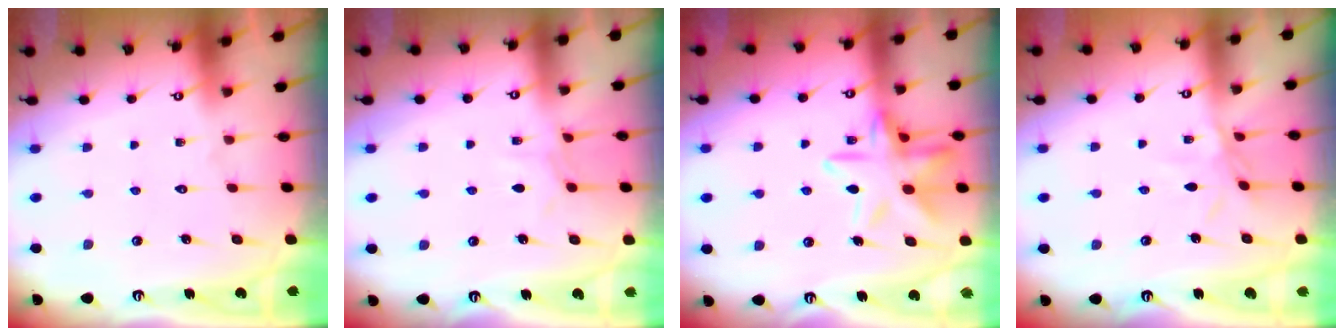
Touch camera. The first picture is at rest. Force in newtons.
{"total": 5.6, "press": 5.5, "slide": 0.6}
{"total": 14.9, "press": 14.9, "slide": 1.2}
{"total": 5.6, "press": 5.5, "slide": 0.7}